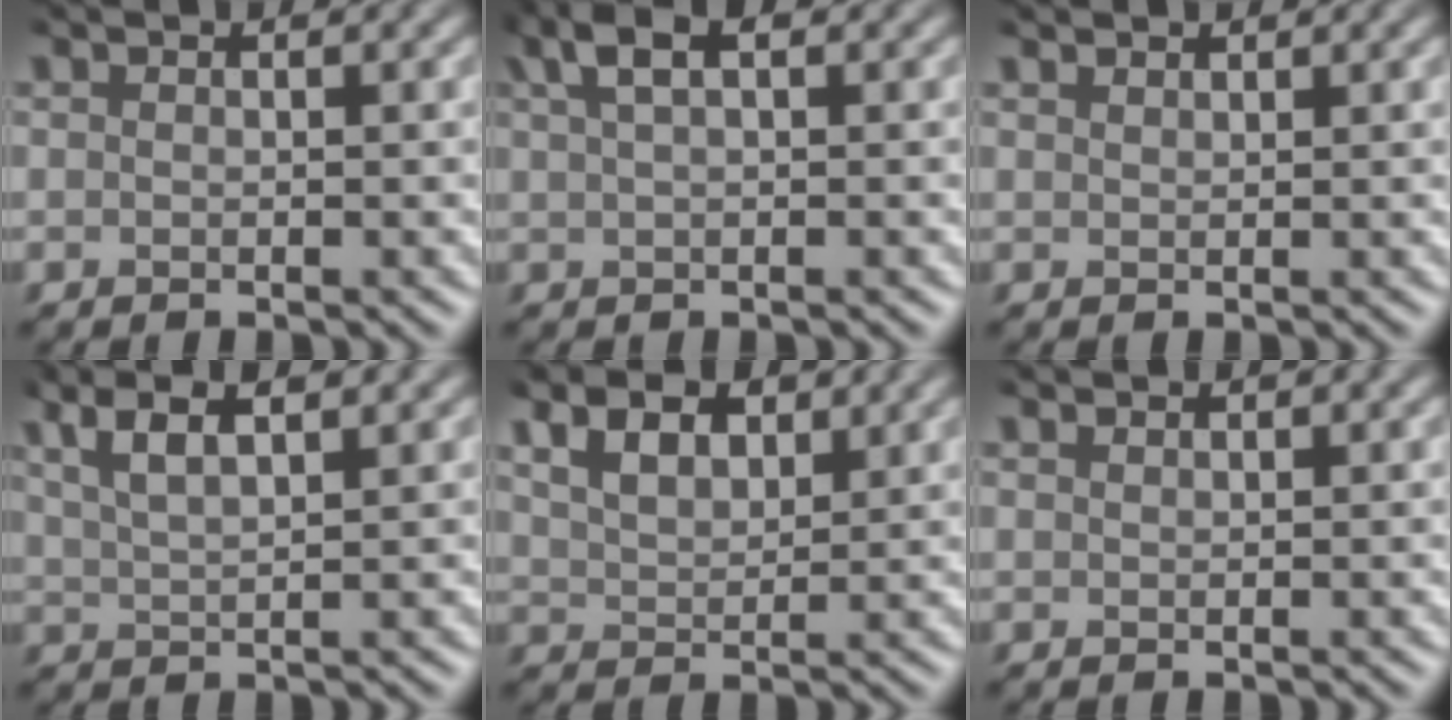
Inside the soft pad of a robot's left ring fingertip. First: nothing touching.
{"total": 4.0, "force": [2.0, 1.6, 3.0], "torque": [-0.060, 0.017, 0.034]}
{"total": 1.0, "force": [1.0, 0.1, 0.2], "torque": [-0.010, 0.003, 0.020]}
{"total": 4.0, "force": [2.3, 1.1, 3.1], "torque": [-0.066, 0.012, 0.047]}
{"total": 4.3, "force": [2.3, 2.2, 3.0], "torque": [-0.066, 0.009, 0.040]}
{"total": 0.6, "force": [0.6, 0.0, 0.1], "torque": [-0.006, 0.002, 0.012]}